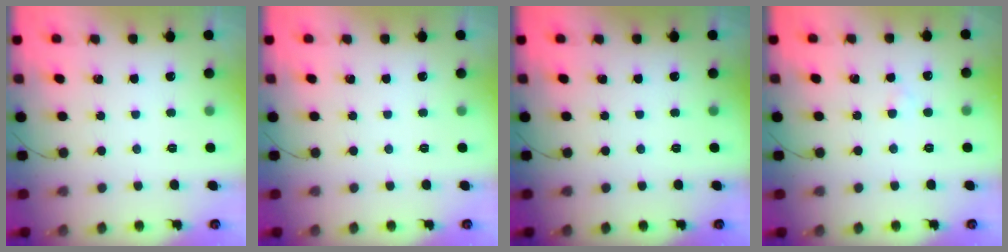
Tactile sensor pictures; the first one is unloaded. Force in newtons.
{"total": 0.0}
{"total": 0.0}
{"total": 1.2, "press": 1.0, "slide": 0.6}